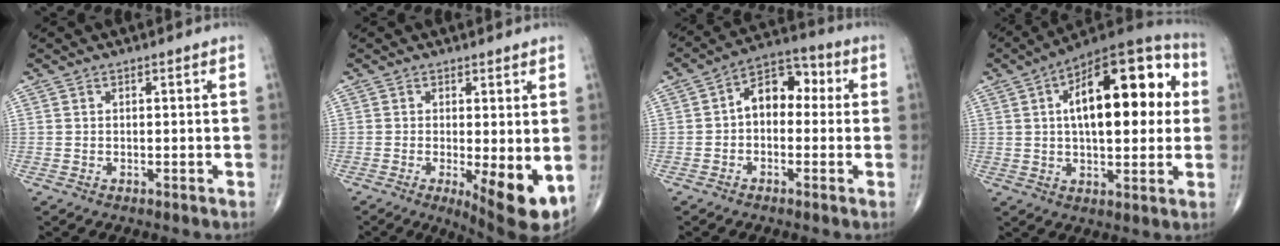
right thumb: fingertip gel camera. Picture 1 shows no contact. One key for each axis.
{"total": 8.9, "fx": -1.7, "fy": 2.6, "fz": 8.3, "tx": -0.118, "ty": -0.023, "tz": -0.019}
{"total": 8.9, "fx": 0.2, "fy": 6.0, "fz": 6.5, "tx": -0.069, "ty": 0.036, "tz": -0.014}
{"total": 23.1, "fx": 4.4, "fy": 10.5, "fz": 20.1, "tx": -0.271, "ty": 0.023, "tz": 0.054}